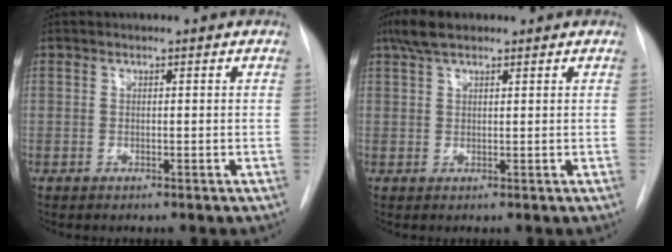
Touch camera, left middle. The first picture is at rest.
{"total": 4.1, "force": [2.9, 1.5, 2.5], "torque": [-0.059, 0.017, 0.056]}